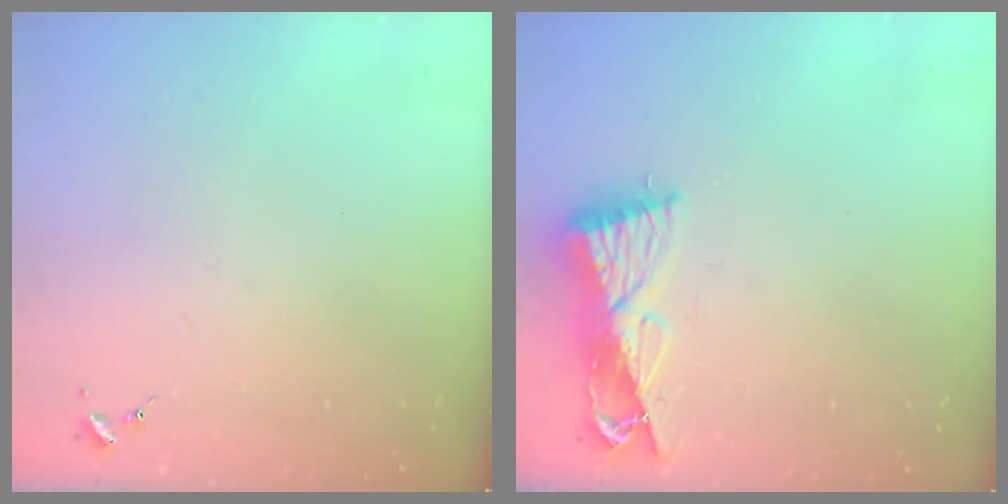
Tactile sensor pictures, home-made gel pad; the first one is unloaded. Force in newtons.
{"total": 9.5, "press": 9.4, "slide": 0.8}